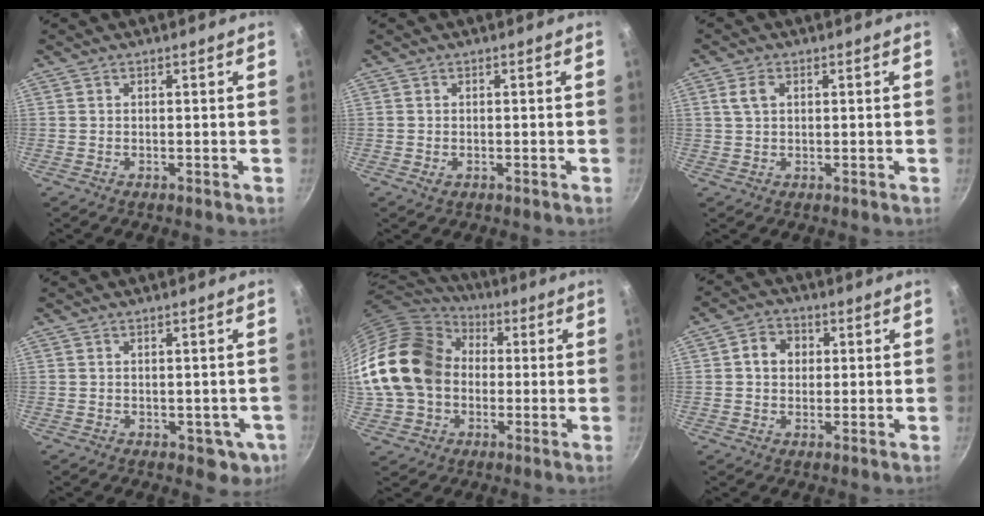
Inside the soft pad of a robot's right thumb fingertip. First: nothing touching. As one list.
[{"total": 1.1, "force": [-0.3, 0.8, 0.7], "torque": [-0.013, -0.001, -0.003]}, {"total": 3.2, "force": [1.0, 2.1, 2.2], "torque": [-0.039, 0.006, 0.018]}, {"total": 5.0, "force": [-1.1, 3.2, 3.7], "torque": [-0.021, 0.004, -0.008]}, {"total": 23.6, "force": [0.7, 18.5, 14.6], "torque": [-0.288, 0.056, 0.014]}, {"total": 5.5, "force": [1.0, 4.6, 2.9], "torque": [-0.024, 0.007, 0.007]}]